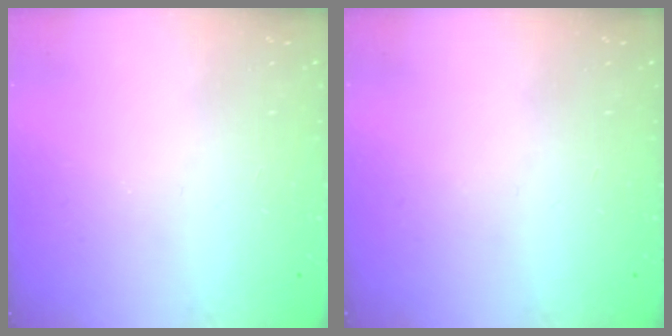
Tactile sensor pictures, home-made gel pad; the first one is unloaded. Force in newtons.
{"total": 0.0}